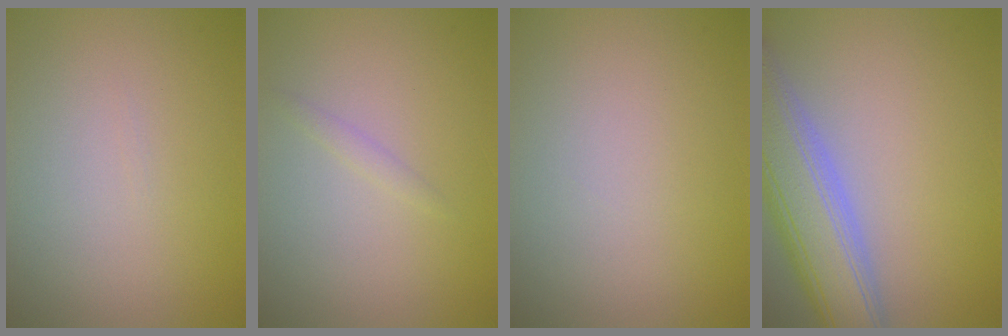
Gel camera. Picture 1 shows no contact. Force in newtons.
{"total": 0.8, "press": 0.8, "slide": 0.1}
{"total": 0.0}
{"total": 8.6, "press": 8.6, "slide": 0.3}